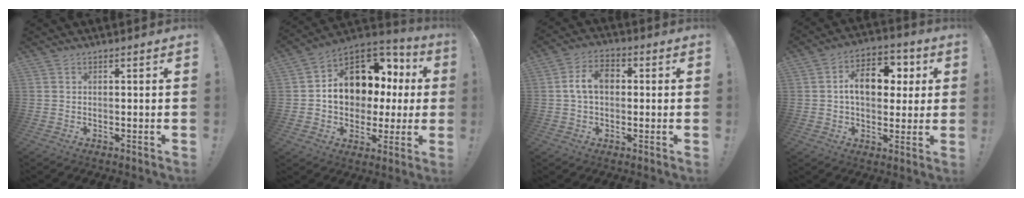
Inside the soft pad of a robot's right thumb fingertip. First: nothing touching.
{"total": 13.3, "force": [3.2, 10.6, 7.4], "torque": [-0.102, -0.026, 0.072]}
{"total": 8.4, "force": [0.8, 5.8, 6.0], "torque": [-0.100, 0.013, 0.014]}
{"total": 12.9, "force": [2.4, 8.7, 9.1], "torque": [-0.122, 0.000, 0.045]}